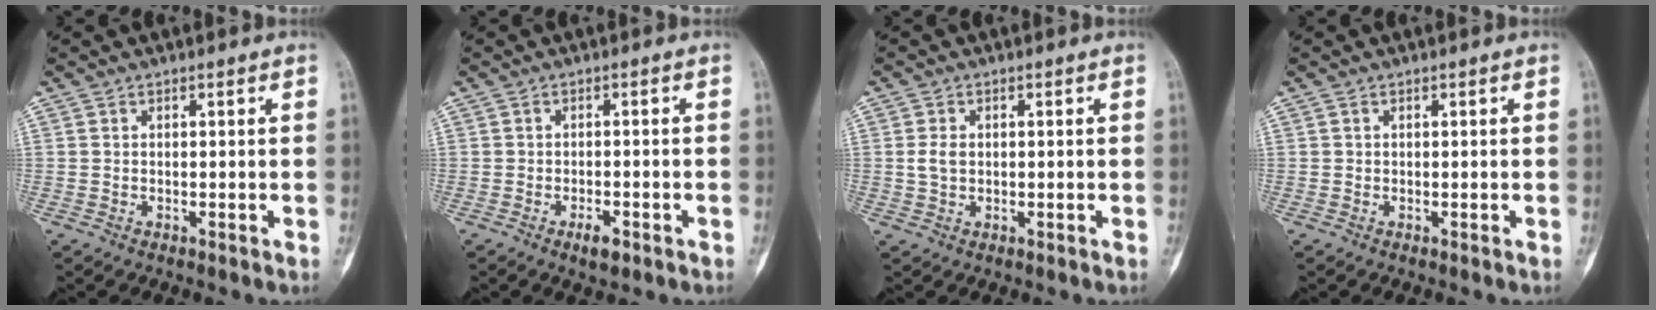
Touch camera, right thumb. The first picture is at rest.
{"total": 3.0, "force": [-1.7, 1.2, 2.2], "torque": [-0.032, 0.006, -0.025]}
{"total": 2.6, "force": [0.2, 2.0, 1.7], "torque": [-0.028, 0.005, 0.004]}
{"total": 0.0}